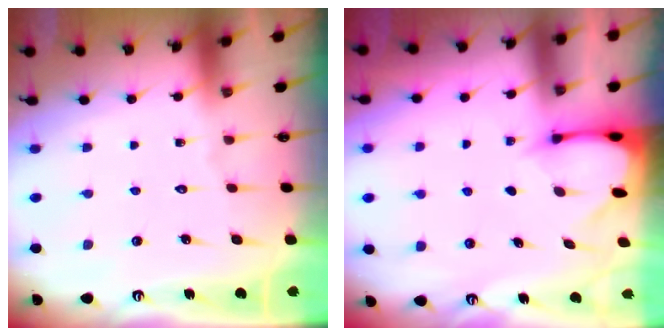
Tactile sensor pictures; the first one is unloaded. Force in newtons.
{"total": 2.4, "press": 2.4, "slide": 0.3}